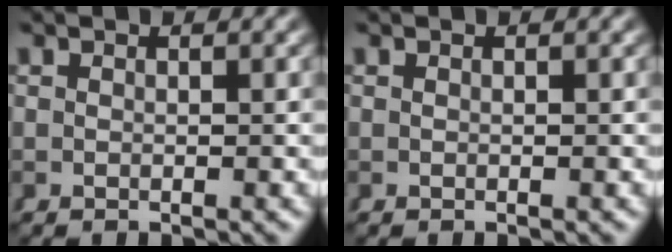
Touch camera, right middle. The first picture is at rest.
{"total": 0.0}